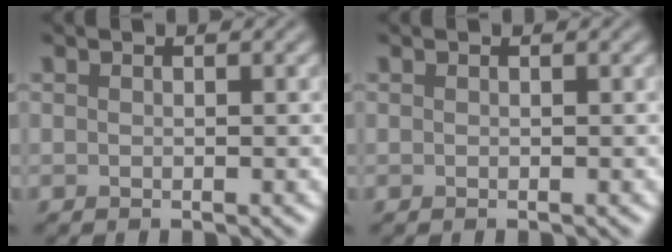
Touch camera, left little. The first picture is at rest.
{"total": 0.0}